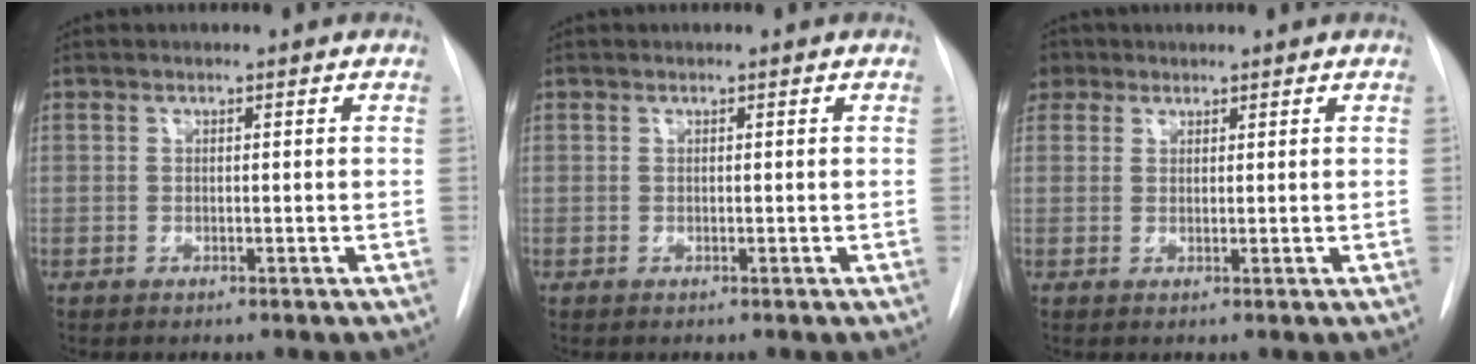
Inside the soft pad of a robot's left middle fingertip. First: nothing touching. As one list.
[{"total": 0.0}, {"total": 3.2, "force": [2.1, 2.4, 0.4], "torque": [-0.005, 0.012, 0.037]}]